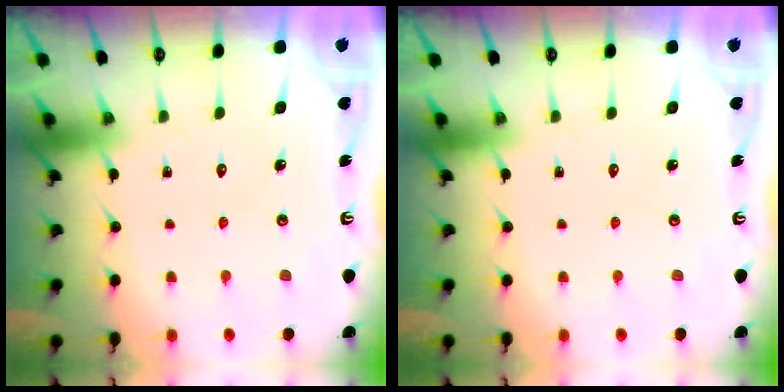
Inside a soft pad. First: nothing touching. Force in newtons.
{"total": 0.0}